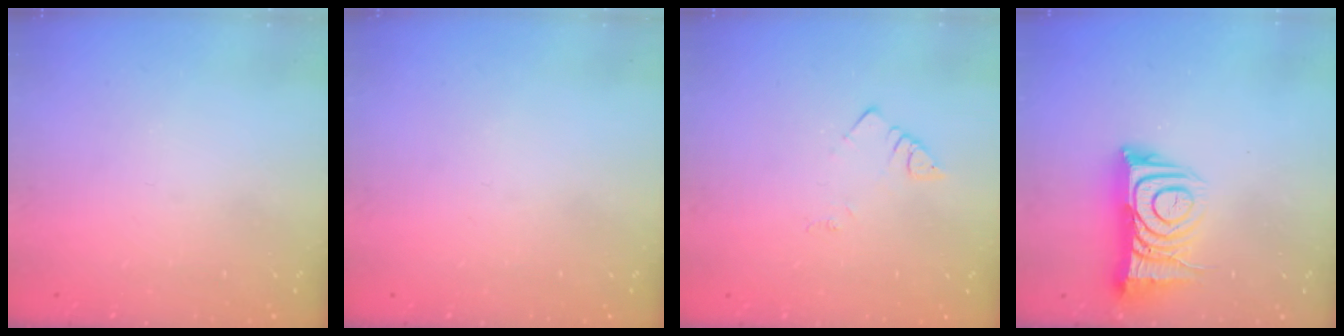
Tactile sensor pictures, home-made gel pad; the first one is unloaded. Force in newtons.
{"total": 0.0}
{"total": 2.2, "press": 2.2, "slide": 0.4}
{"total": 12.1, "press": 12.0, "slide": 0.9}